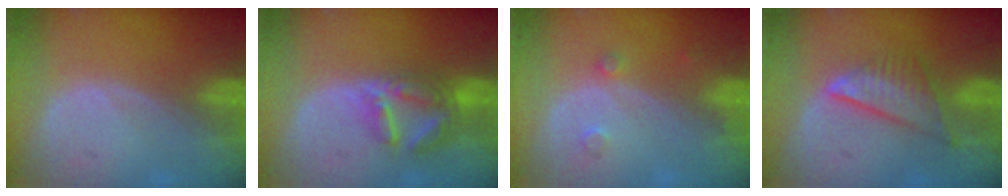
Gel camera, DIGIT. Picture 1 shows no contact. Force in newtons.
{"total": 7.2, "press": 6.2, "slide": 3.5}
{"total": 1.7, "press": 1.7, "slide": 0.3}
{"total": 7.5, "press": 6.5, "slide": 3.7}